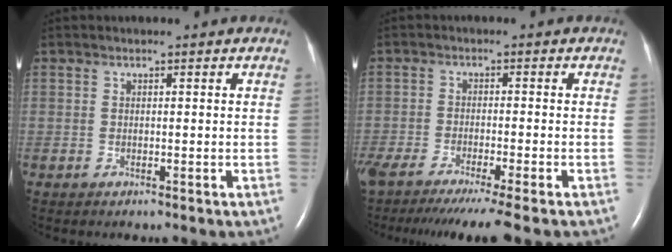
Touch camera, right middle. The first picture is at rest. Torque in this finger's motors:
{"motor_torque": [1.07, -1.07, 0.18, 0.06]}